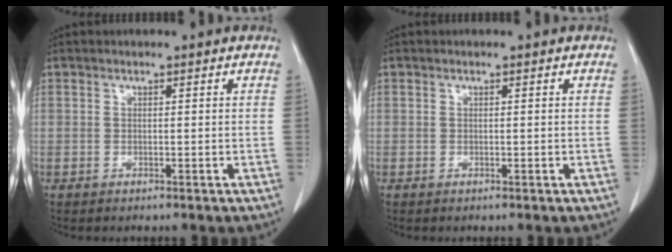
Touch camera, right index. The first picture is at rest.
{"total": 0.0}